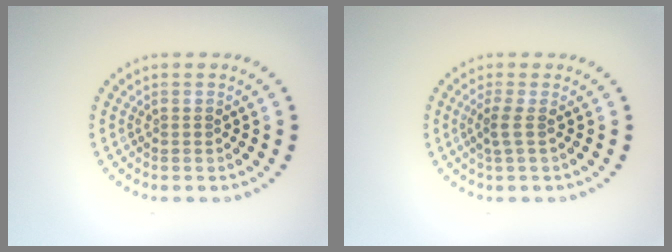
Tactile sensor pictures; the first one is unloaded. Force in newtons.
{"total": 1.6, "press": 1.1, "slide": 1.2}